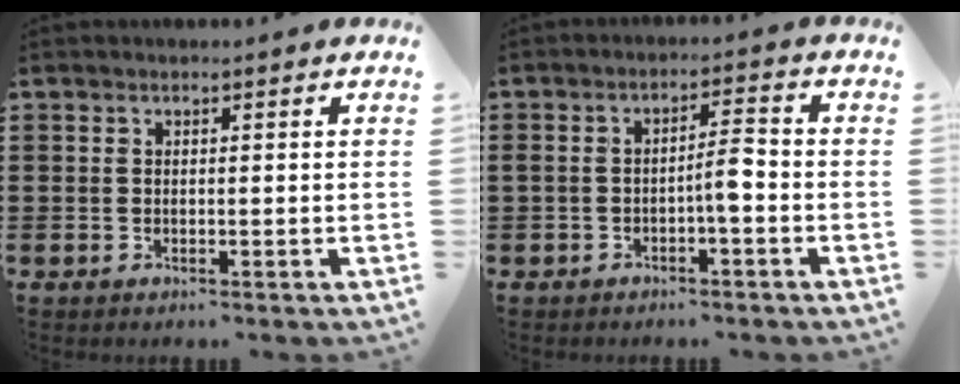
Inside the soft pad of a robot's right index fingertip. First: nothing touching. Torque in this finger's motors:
{"motor_torque": [1.34, 0.80, 0.38, 0.12]}